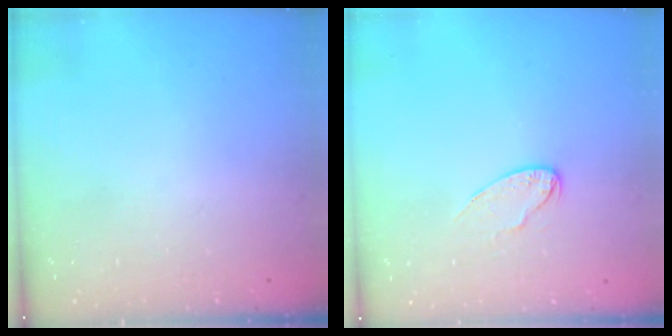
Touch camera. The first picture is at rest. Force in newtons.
{"total": 7.3, "press": 7.3, "slide": 0.2}